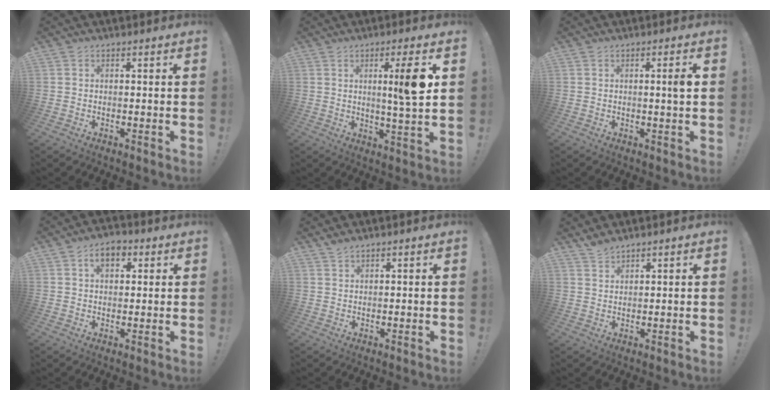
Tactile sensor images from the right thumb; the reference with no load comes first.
{"total": 10.2, "force": [2.3, -0.1, 9.9], "torque": [-0.142, -0.017, 0.021]}
{"total": 3.2, "force": [0.4, -0.4, 3.2], "torque": [-0.044, -0.007, -0.002]}
{"total": 5.4, "force": [2.1, 3.5, 3.6], "torque": [-0.046, 0.002, 0.034]}
{"total": 1.5, "force": [1.4, 0.3, 0.6], "torque": [-0.013, -0.003, 0.026]}
{"total": 2.8, "force": [2.6, 0.4, 1.0], "torque": [-0.013, -0.017, 0.047]}